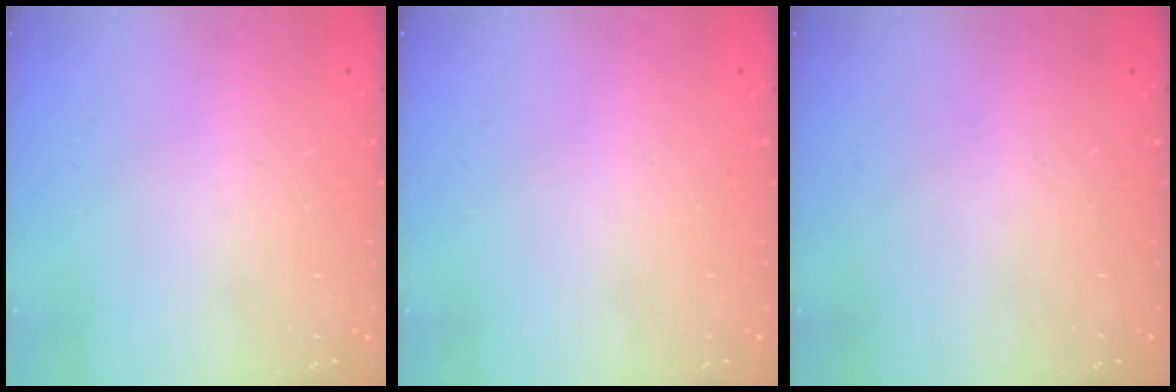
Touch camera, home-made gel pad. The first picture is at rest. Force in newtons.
{"total": 0.0}
{"total": 0.0}